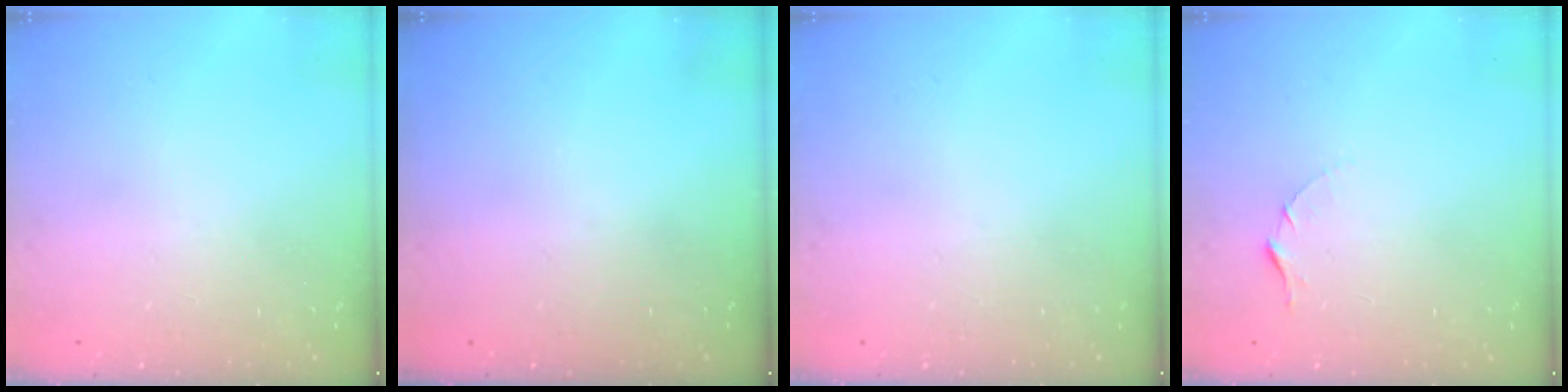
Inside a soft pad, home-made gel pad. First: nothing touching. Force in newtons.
{"total": 0.0}
{"total": 0.0}
{"total": 5.4, "press": 5.4, "slide": 0.5}